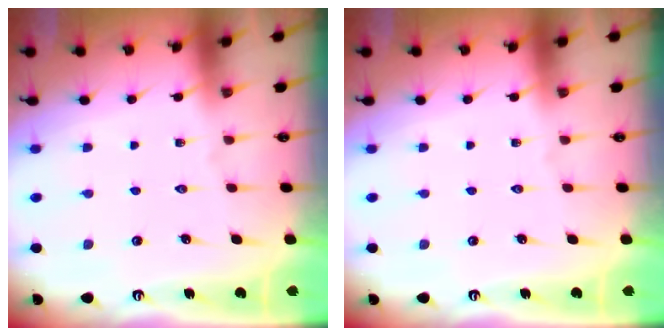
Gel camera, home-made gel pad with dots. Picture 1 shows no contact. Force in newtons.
{"total": 0.0}